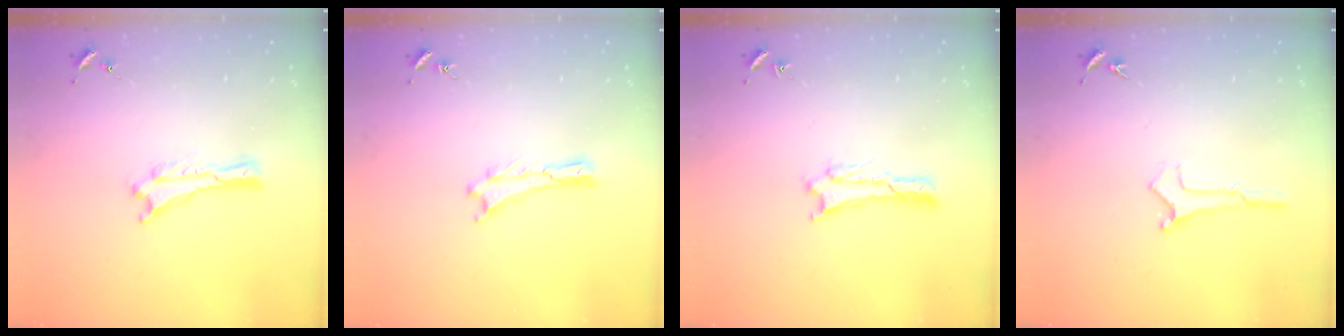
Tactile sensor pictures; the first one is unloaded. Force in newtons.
{"total": 0.0}
{"total": 1.9, "press": 1.9, "slide": 0.1}
{"total": 0.0}